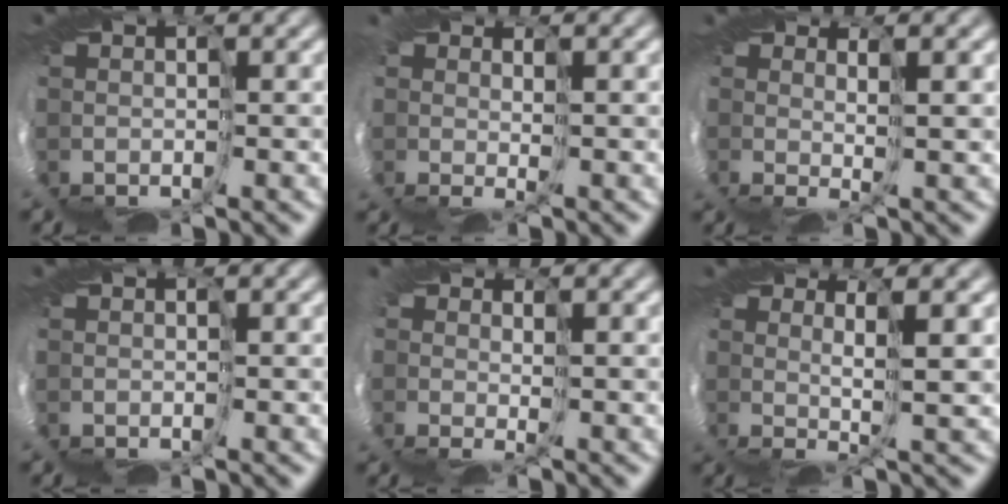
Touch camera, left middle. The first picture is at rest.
{"total": 1.0, "force": [0.6, 0.4, 0.6], "torque": [-0.018, 0.002, 0.007]}
{"total": 1.4, "force": [0.9, -0.8, 0.7], "torque": [-0.018, -0.003, 0.015]}
{"total": 0.0}
{"total": 1.7, "force": [0.3, 1.0, 1.4], "torque": [-0.031, 0.004, 0.004]}
{"total": 2.3, "force": [1.2, -0.6, 1.9], "torque": [-0.035, 0.002, 0.018]}